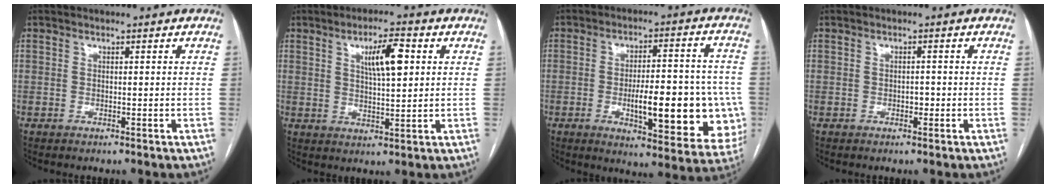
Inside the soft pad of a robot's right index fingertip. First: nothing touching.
{"total": 7.1, "force": [2.3, 1.6, 6.5], "torque": [-0.112, 0.007, 0.041]}
{"total": 18.6, "force": [-3.7, 5.3, 17.5], "torque": [-0.175, 0.018, -0.030]}
{"total": 1.2, "force": [-0.3, 0.7, 0.9], "torque": [-0.012, 0.002, -0.004]}